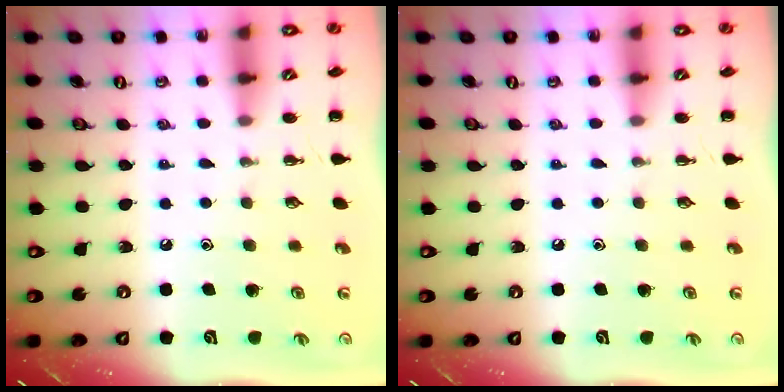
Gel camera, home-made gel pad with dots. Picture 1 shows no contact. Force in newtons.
{"total": 0.0}